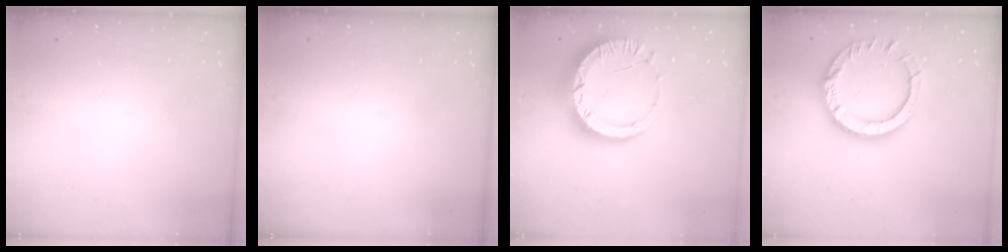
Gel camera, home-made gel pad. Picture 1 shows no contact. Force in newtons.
{"total": 0.0}
{"total": 12.8, "press": 12.8, "slide": 1.2}
{"total": 15.1, "press": 15.0, "slide": 1.5}